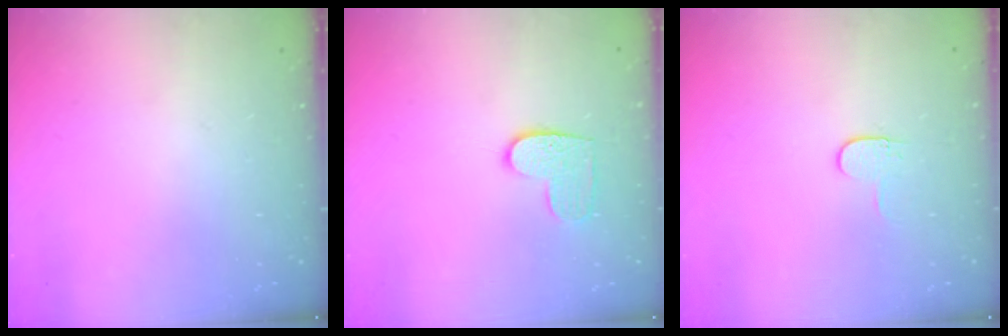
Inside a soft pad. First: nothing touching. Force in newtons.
{"total": 7.4, "press": 7.4, "slide": 0.2}
{"total": 3.9, "press": 3.8, "slide": 0.5}